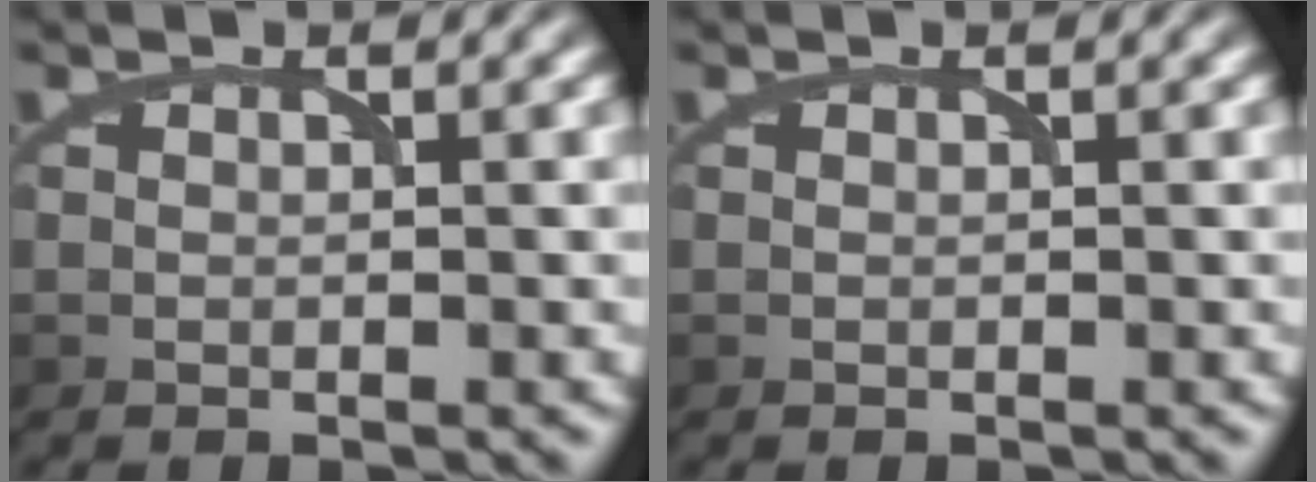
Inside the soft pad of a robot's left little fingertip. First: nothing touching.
{"total": 0.0}